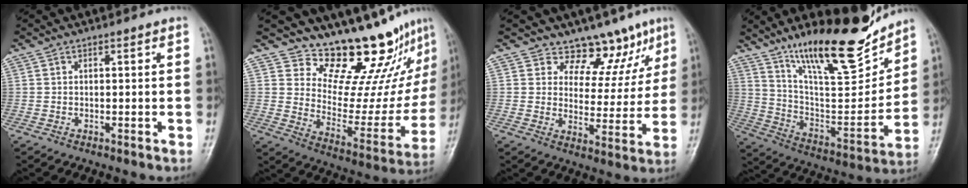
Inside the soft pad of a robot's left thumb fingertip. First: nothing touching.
{"total": 17.9, "force": [14.9, 6.2, 7.9], "torque": [-0.056, -0.129, 0.212]}
{"total": 10.2, "force": [7.6, 6.0, 3.2], "torque": [0.001, -0.049, 0.104]}
{"total": 22.0, "force": [16.6, 5.5, 13.3], "torque": [-0.177, -0.097, 0.285]}